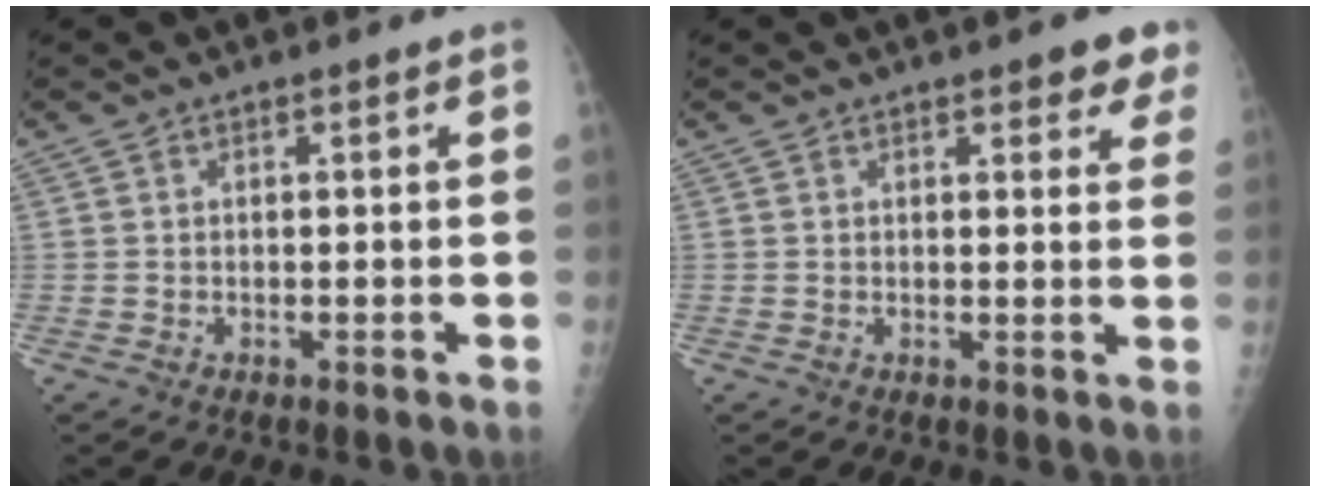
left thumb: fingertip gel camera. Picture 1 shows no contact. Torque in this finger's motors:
{"motor_torque": [-0.03, 0.15, 0.14, 0.08, 0.01]}